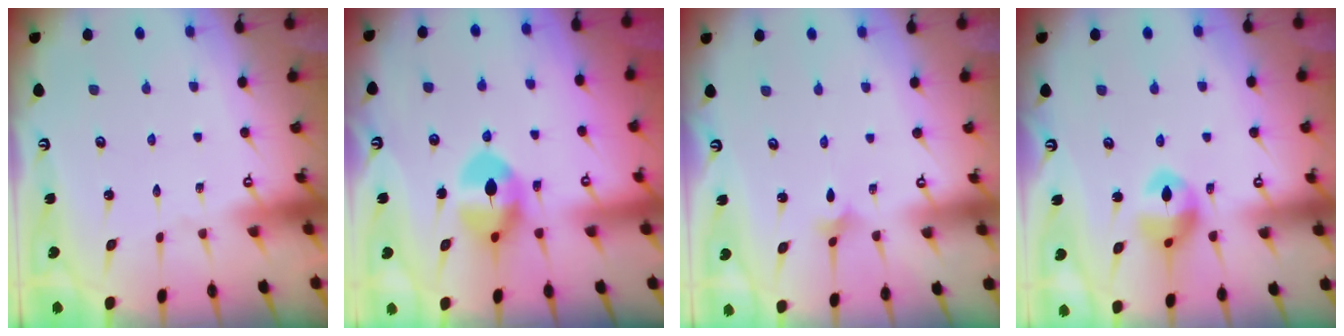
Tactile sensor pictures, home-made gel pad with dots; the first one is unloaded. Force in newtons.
{"total": 8.2, "press": 8.1, "slide": 1.3}
{"total": 1.8, "press": 1.7, "slide": 0.5}
{"total": 12.8, "press": 12.7, "slide": 1.3}